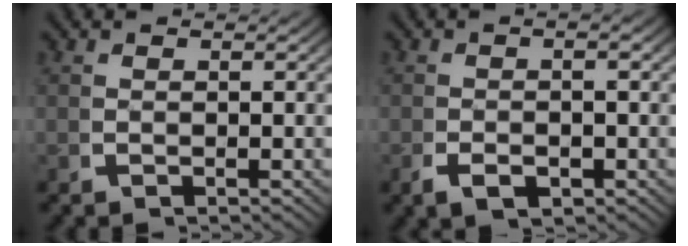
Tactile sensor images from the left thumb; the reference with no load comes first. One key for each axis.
{"total": 2.5, "fx": -1.1, "fy": 1.4, "fz": 1.8, "tx": -0.037, "ty": -0.010, "tz": -0.011}